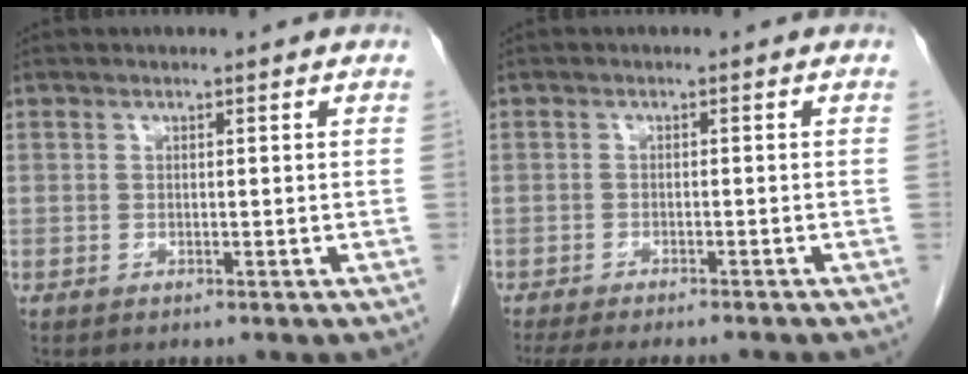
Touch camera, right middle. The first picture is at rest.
{"total": 11.7, "force": [-10.3, 1.3, 5.5], "torque": [-0.068, -0.018, -0.136]}